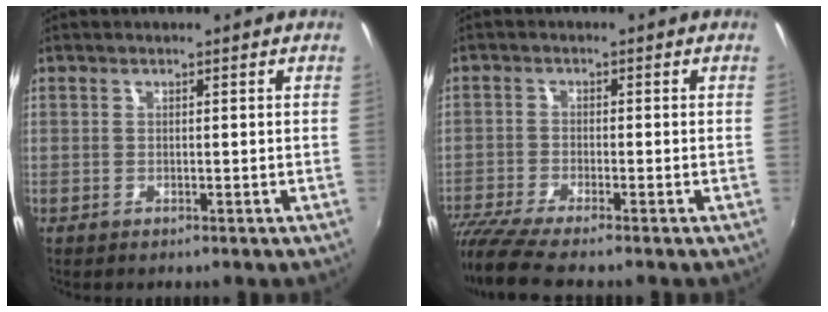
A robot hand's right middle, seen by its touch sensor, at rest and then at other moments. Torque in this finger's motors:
{"motor_torque": [1.07, -1.07, 0.16, 0.09]}